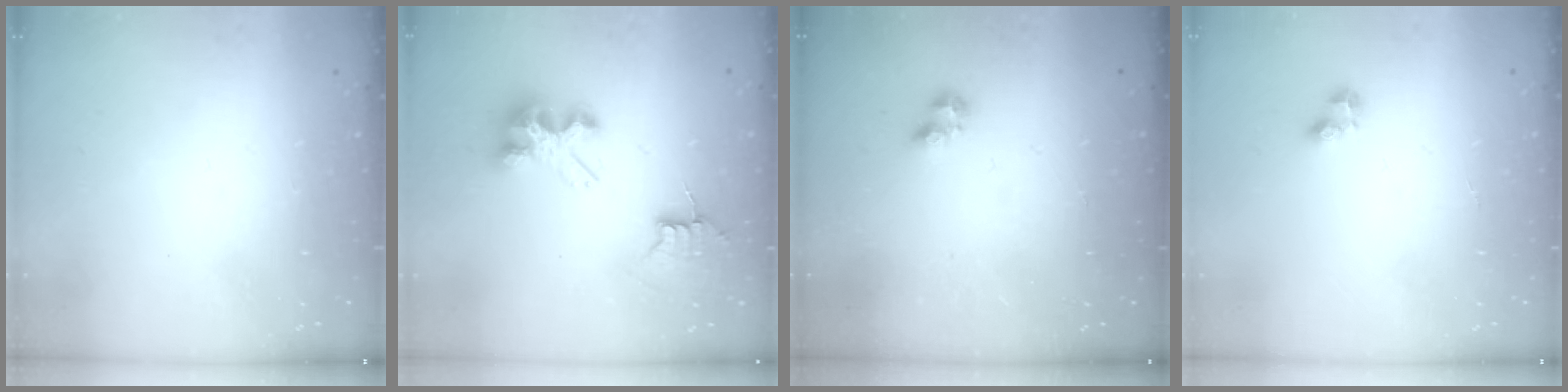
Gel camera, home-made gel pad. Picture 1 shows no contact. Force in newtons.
{"total": 7.3, "press": 7.3, "slide": 0.6}
{"total": 2.8, "press": 2.7, "slide": 0.5}
{"total": 2.5, "press": 2.5, "slide": 0.2}